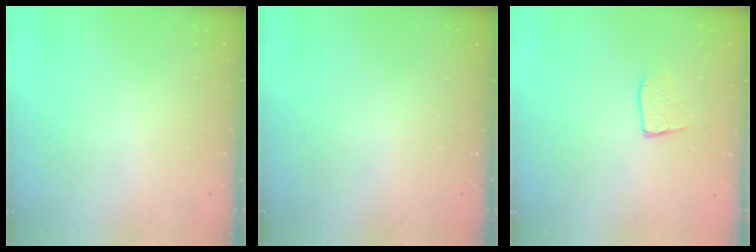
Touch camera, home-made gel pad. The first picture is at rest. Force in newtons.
{"total": 0.0}
{"total": 5.3, "press": 5.3, "slide": 0.4}